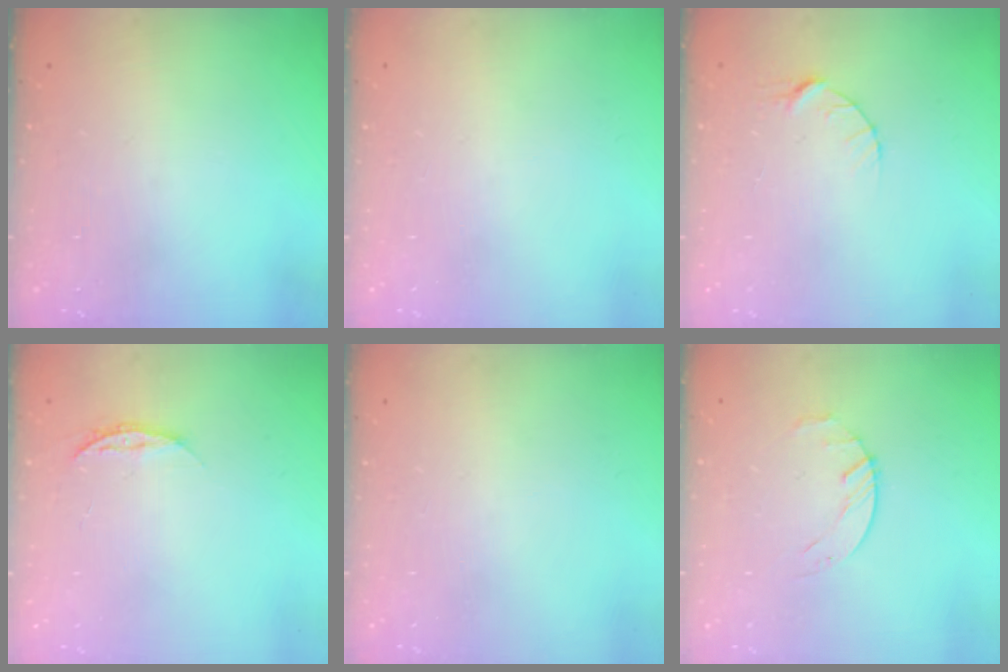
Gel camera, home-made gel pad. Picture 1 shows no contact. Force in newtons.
{"total": 0.0}
{"total": 5.0, "press": 4.9, "slide": 0.7}
{"total": 4.9, "press": 4.9, "slide": 0.6}
{"total": 0.0}
{"total": 2.7, "press": 2.6, "slide": 0.3}